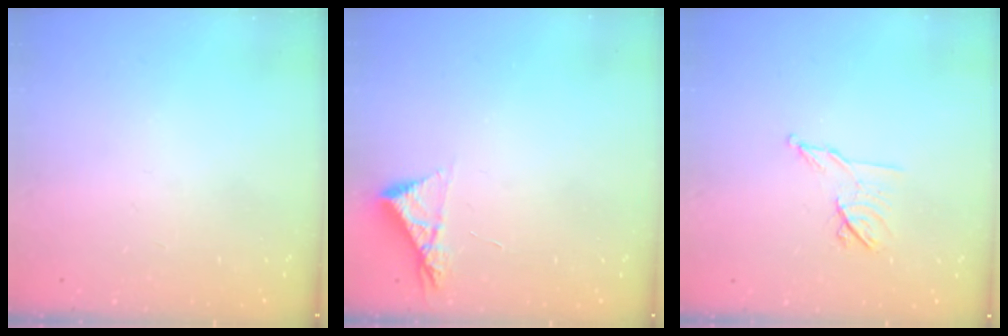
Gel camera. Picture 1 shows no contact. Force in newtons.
{"total": 5.0, "press": 5.0, "slide": 0.8}
{"total": 8.1, "press": 8.0, "slide": 1.3}